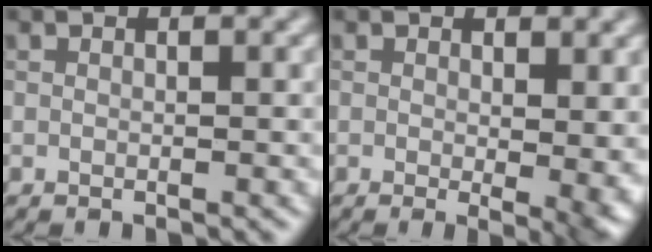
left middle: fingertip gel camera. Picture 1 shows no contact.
{"total": 3.9, "force": [0.3, 1.3, 3.7], "torque": [-0.041, -0.014, 0.007]}